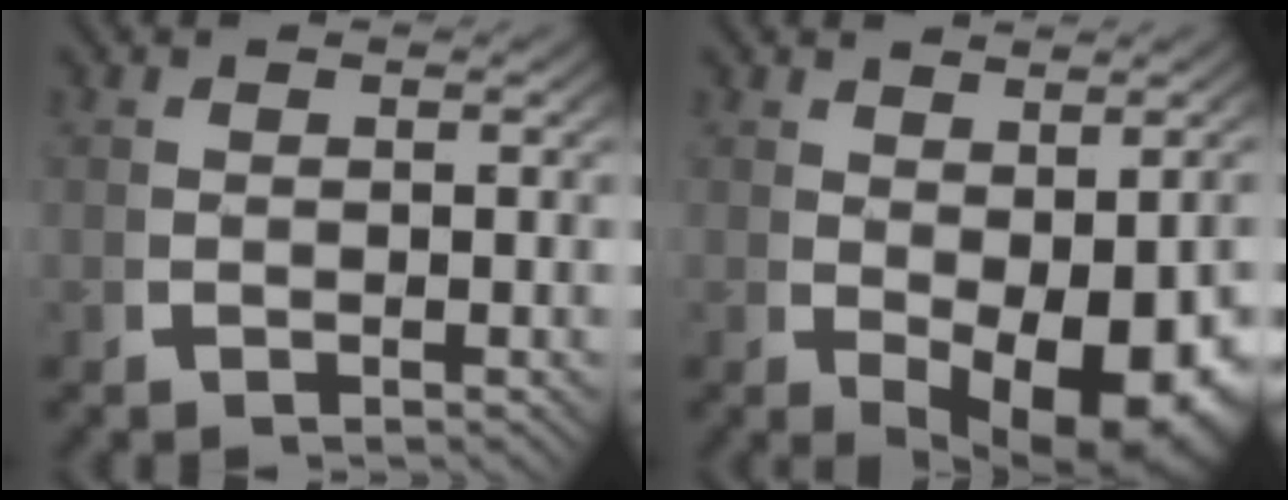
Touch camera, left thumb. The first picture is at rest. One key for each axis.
{"total": 8.0, "fx": -1.1, "fy": 4.7, "fz": 6.4, "tx": -0.108, "ty": -0.041, "tz": 0.014}